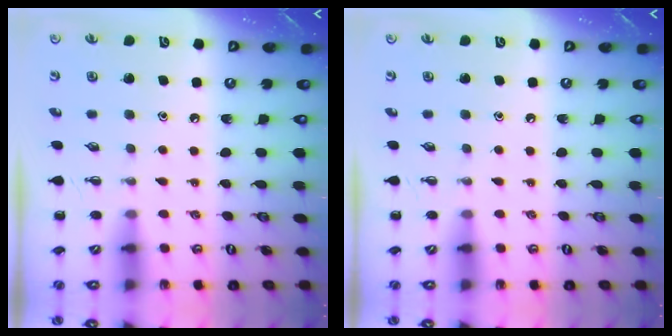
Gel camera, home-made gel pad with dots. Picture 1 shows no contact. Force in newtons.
{"total": 0.0}